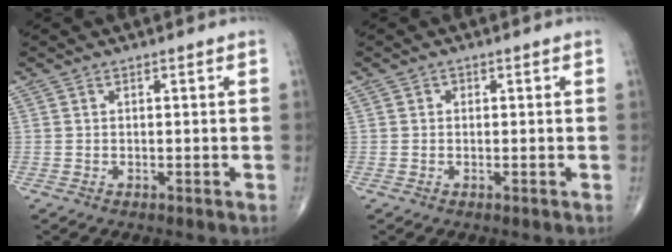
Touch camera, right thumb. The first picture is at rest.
{"total": 0.6, "force": [0.0, 0.5, 0.2], "torque": [0.003, 0.002, -0.002]}